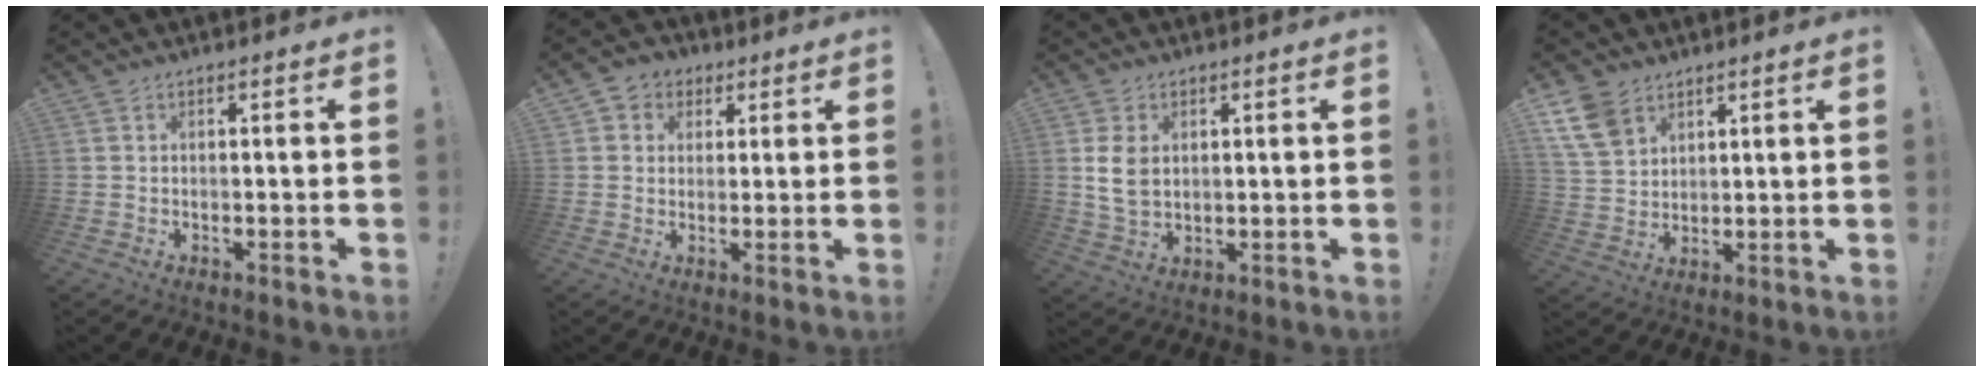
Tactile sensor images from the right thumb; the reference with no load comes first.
{"total": 5.3, "force": [0.8, 5.1, 1.3], "torque": [-0.013, 0.002, 0.017]}
{"total": 7.1, "force": [1.3, 5.1, 4.7], "torque": [-0.084, 0.002, 0.027]}
{"total": 10.0, "force": [6.1, 6.7, 4.3], "torque": [-0.086, -0.028, 0.123]}